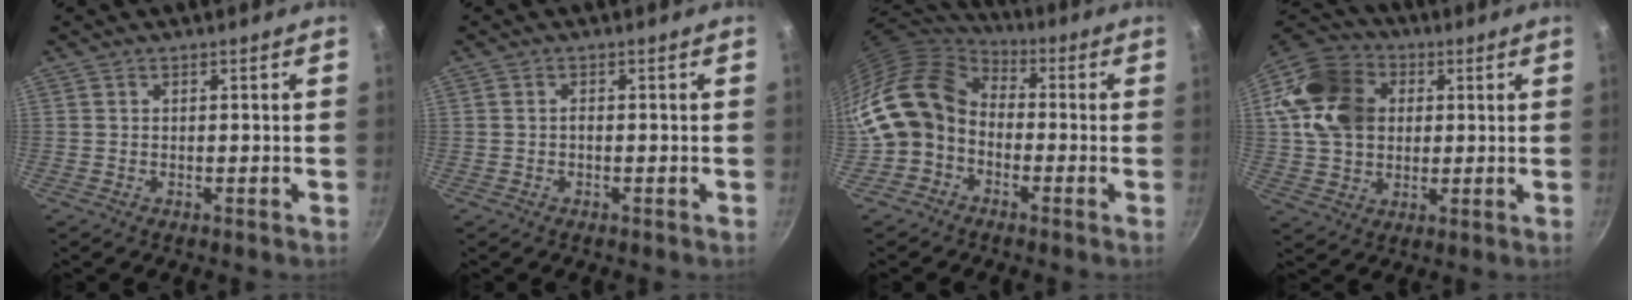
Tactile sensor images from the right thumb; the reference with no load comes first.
{"total": 0.7, "force": [-0.2, 0.4, 0.5], "torque": [-0.010, 0.004, -0.005]}
{"total": 13.6, "force": [-2.4, 10.9, 7.8], "torque": [-0.119, 0.042, -0.065]}
{"total": 18.3, "force": [3.3, 14.3, 10.9], "torque": [-0.195, 0.022, 0.050]}